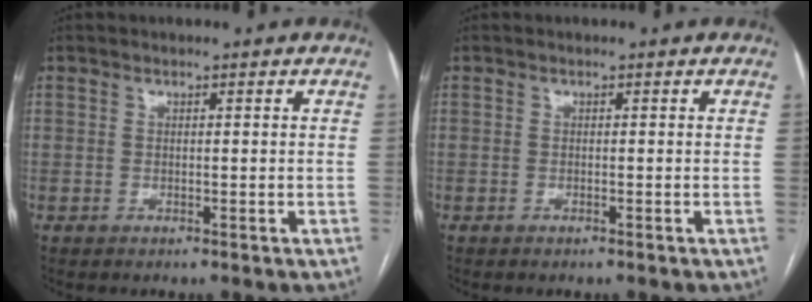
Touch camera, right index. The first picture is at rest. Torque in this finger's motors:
{"motor_torque": [-0.03, -0.01, 0.03, 0.00]}